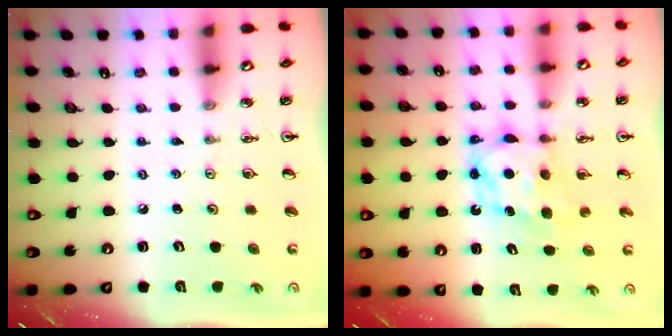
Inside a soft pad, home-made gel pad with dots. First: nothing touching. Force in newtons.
{"total": 7.1, "press": 7.0, "slide": 0.4}